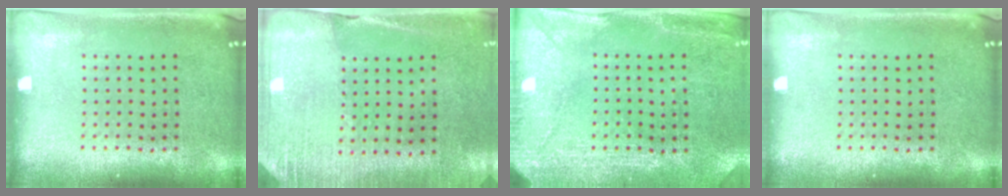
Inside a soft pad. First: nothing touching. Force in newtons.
{"total": 2.7, "press": 2.6, "slide": 0.9}
{"total": 2.9, "press": 2.7, "slide": 1.0}
{"total": 0.0}